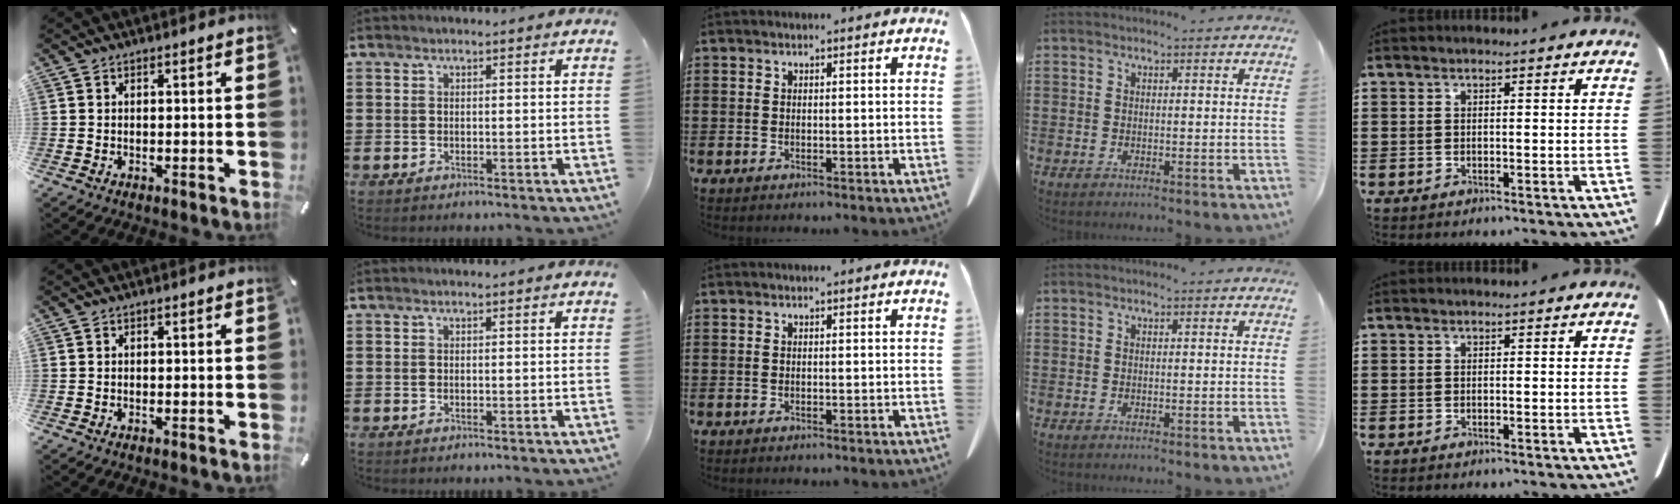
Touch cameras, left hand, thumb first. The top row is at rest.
{}